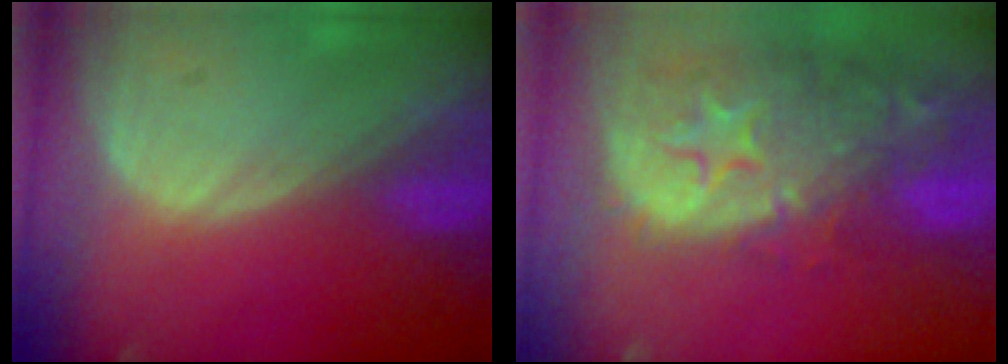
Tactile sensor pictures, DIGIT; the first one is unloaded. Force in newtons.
{"total": 14.4, "press": 11.6, "slide": 8.6}